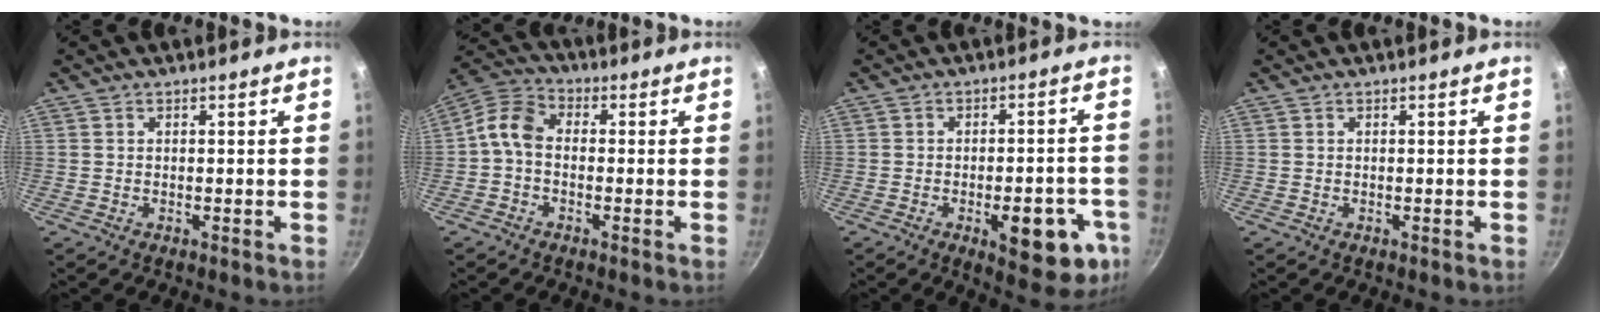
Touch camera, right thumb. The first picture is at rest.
{"total": 6.6, "force": [-1.1, 4.7, 4.4], "torque": [-0.088, 0.031, -0.038]}
{"total": 14.2, "force": [-5.4, 6.1, 11.6], "torque": [-0.101, 0.018, -0.064]}
{"total": 0.0}